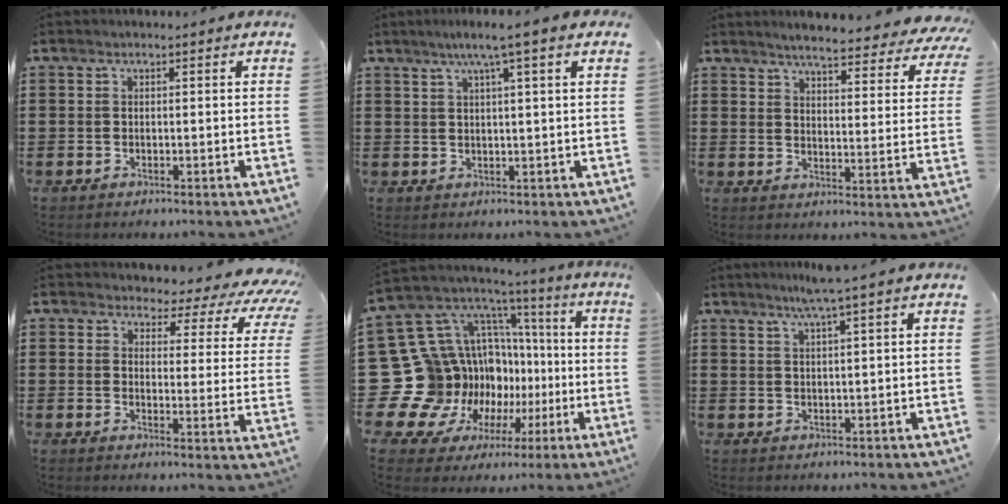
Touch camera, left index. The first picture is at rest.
{"total": 4.3, "force": [2.5, -0.7, 3.4], "torque": [-0.070, 0.003, 0.040]}
{"total": 5.2, "force": [4.8, 0.0, 2.1], "torque": [-0.052, -0.035, 0.078]}
{"total": 3.6, "force": [3.0, 1.5, 1.5], "torque": [-0.039, -0.018, 0.044]}
{"total": 18.0, "force": [-1.3, 16.6, 7.0], "torque": [-0.185, -0.062, 0.041]}
{"total": 3.6, "force": [2.4, -0.8, 2.5], "torque": [-0.053, -0.001, 0.041]}